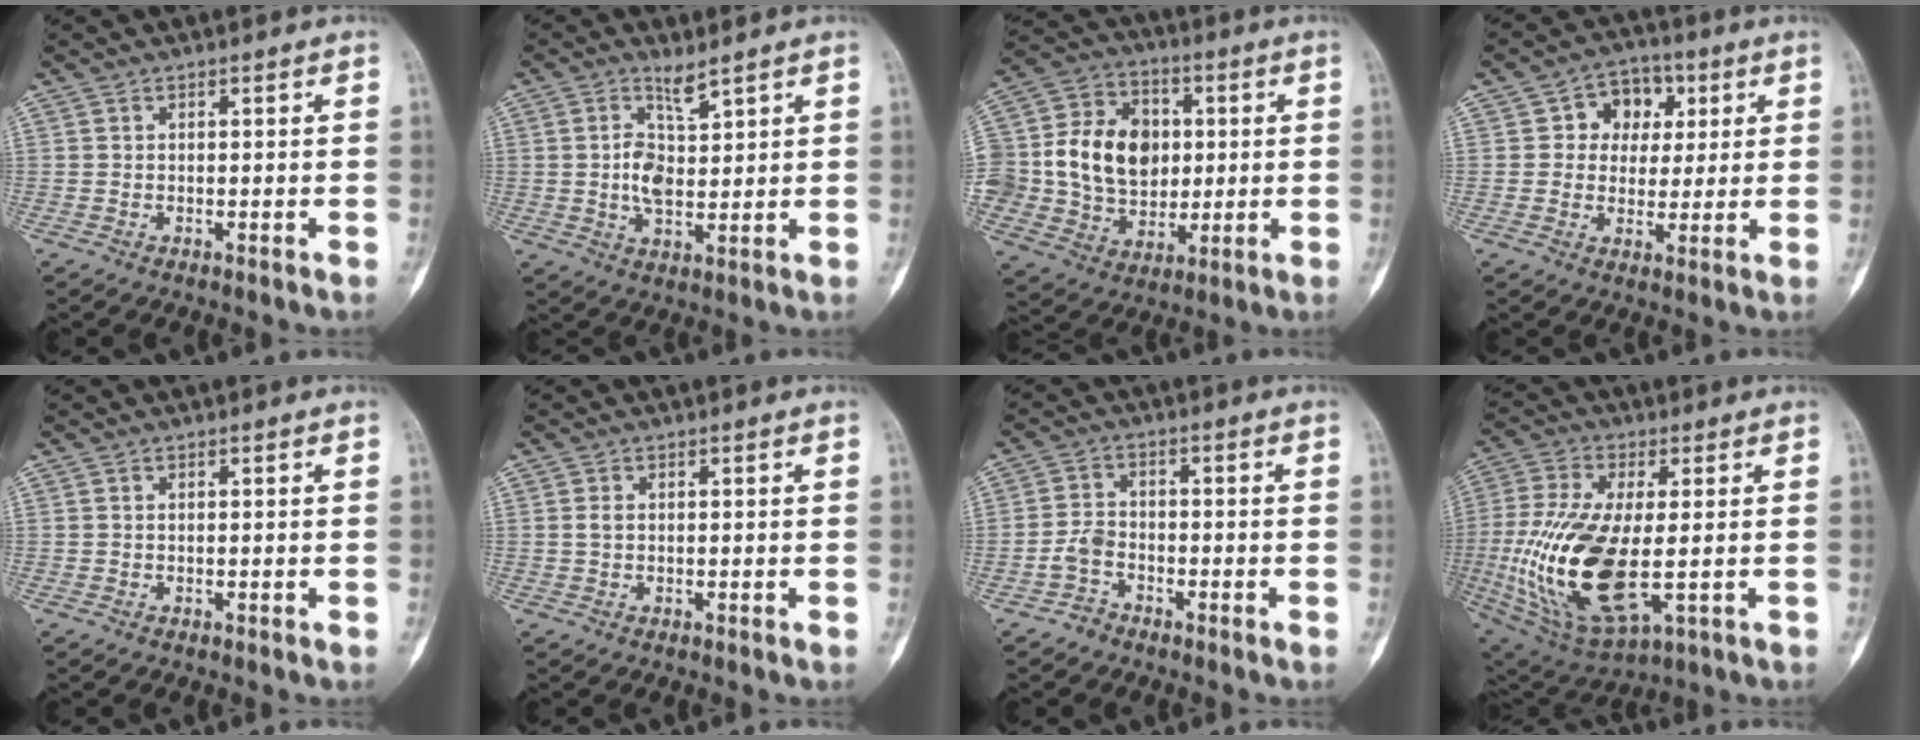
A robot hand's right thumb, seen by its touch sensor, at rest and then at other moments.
{"total": 6.1, "force": [2.6, 2.7, 4.8], "torque": [-0.083, -0.014, 0.056]}
{"total": 21.0, "force": [1.4, 16.8, 12.6], "torque": [-0.208, 0.025, 0.038]}
{"total": 9.1, "force": [2.4, 7.6, 4.4], "torque": [-0.007, 0.003, 0.030]}
{"total": 0.0}
{"total": 1.3, "force": [0.2, 0.9, 0.9], "torque": [-0.011, 0.002, 0.002]}
{"total": 3.9, "force": [-2.4, 2.8, 1.3], "torque": [-0.013, 0.019, -0.050]}
{"total": 21.6, "force": [-2.2, 9.8, 19.1], "torque": [-0.406, -0.017, -0.019]}